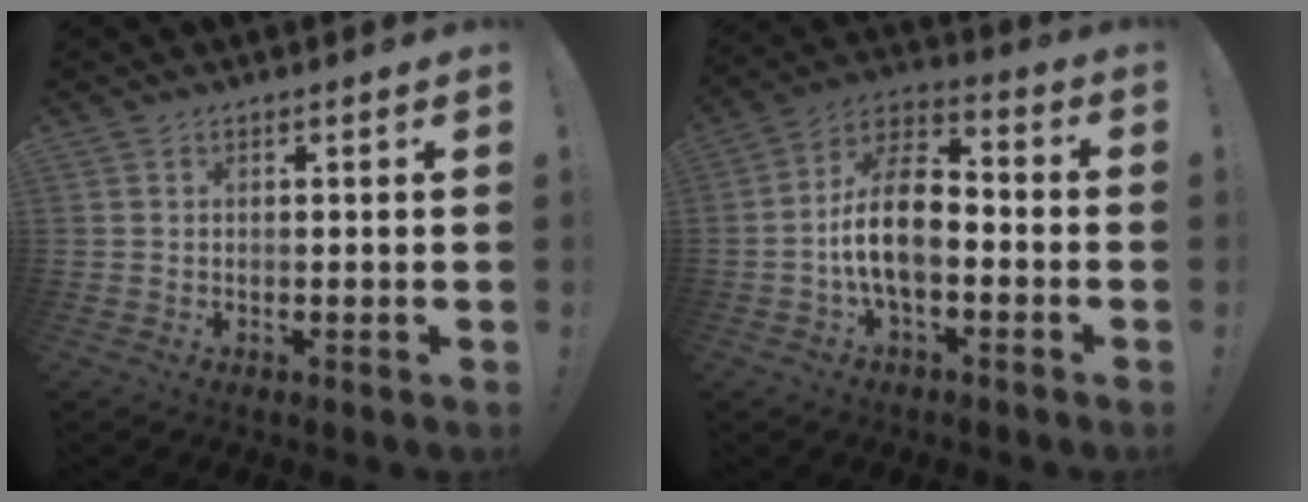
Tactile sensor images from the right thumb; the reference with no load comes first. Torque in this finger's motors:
{"motor_torque": [0.15, 0.54, 0.11, -0.04, 0.41]}